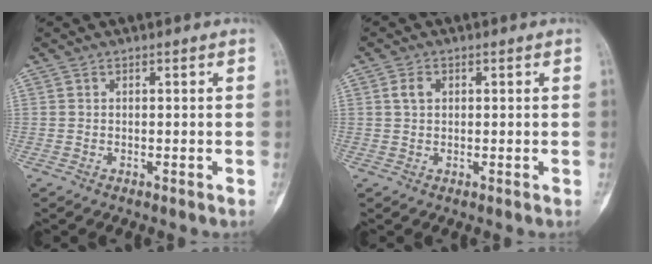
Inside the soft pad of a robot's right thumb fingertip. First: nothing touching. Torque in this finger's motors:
{"motor_torque": [0.01, 0.44, 0.14, -0.04, 0.03]}